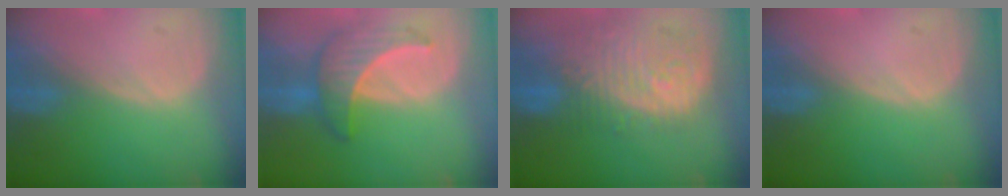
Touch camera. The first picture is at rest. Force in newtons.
{"total": 6.5, "press": 6.3, "slide": 1.4}
{"total": 12.0, "press": 10.7, "slide": 5.5}
{"total": 0.0}